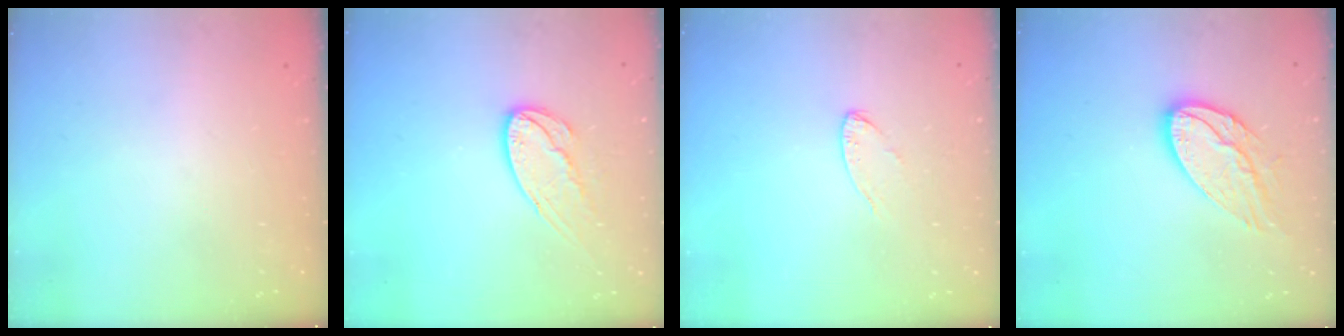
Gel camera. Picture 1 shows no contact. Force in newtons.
{"total": 11.3, "press": 11.3, "slide": 1.0}
{"total": 5.6, "press": 5.6, "slide": 0.5}
{"total": 14.0, "press": 13.9, "slide": 1.0}